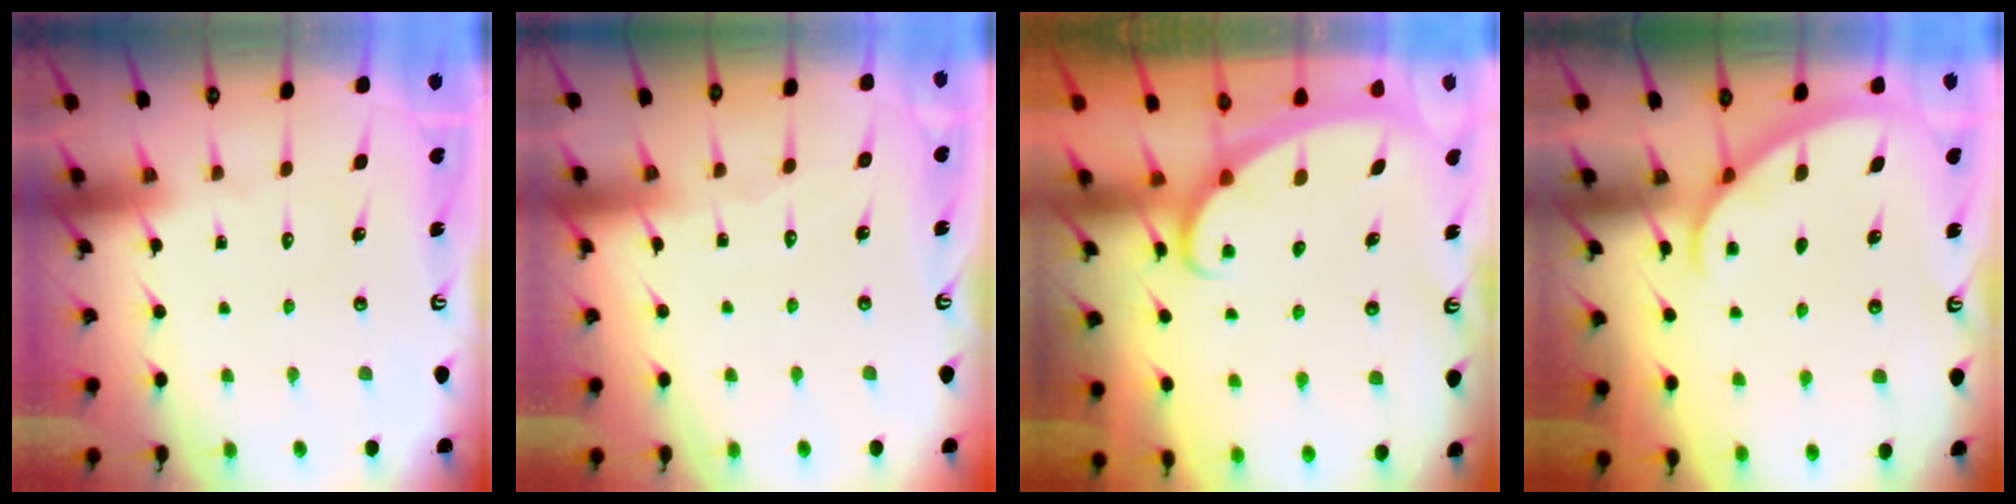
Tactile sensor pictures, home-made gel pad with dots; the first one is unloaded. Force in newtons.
{"total": 3.4, "press": 3.4, "slide": 0.4}
{"total": 1.9, "press": 1.9, "slide": 0.1}
{"total": 2.0, "press": 2.0, "slide": 0.2}